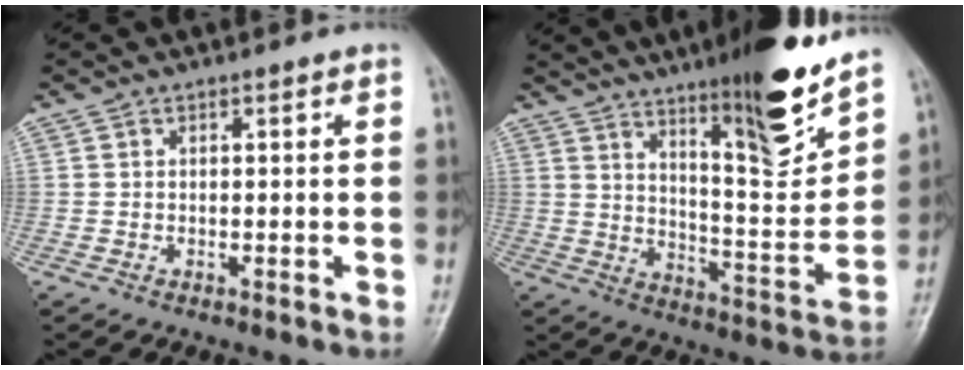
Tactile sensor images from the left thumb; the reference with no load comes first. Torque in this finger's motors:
{"motor_torque": [0.70, 0.57, 1.19, -1.60, 0.09]}